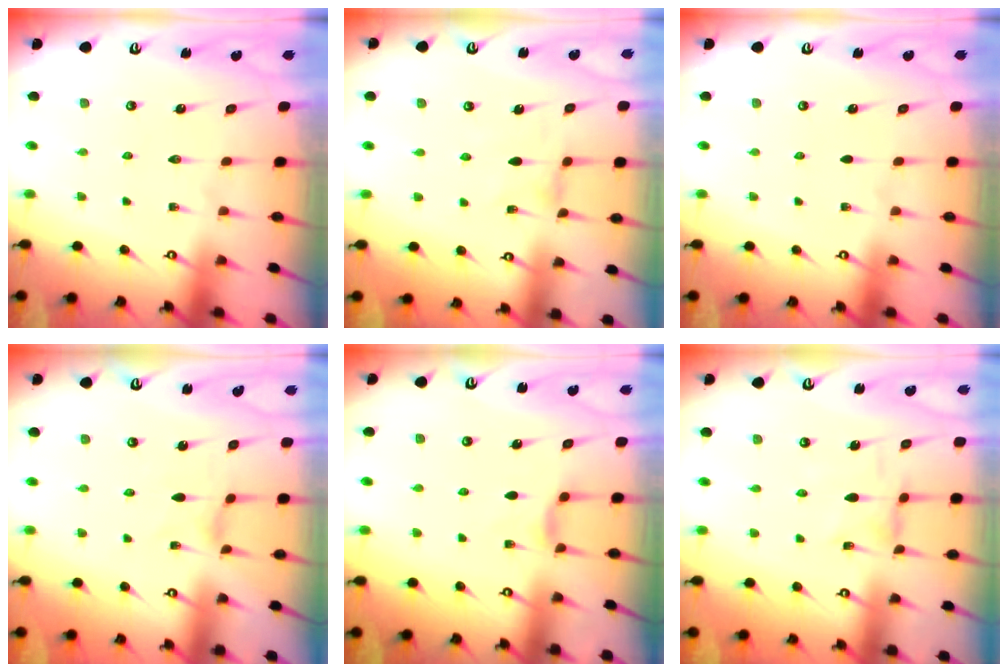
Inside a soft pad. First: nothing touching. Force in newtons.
{"total": 0.9, "press": 0.9, "slide": 0.3}
{"total": 0.0}
{"total": 0.0}
{"total": 4.7, "press": 4.7, "slide": 0.6}
{"total": 1.7, "press": 1.6, "slide": 0.3}